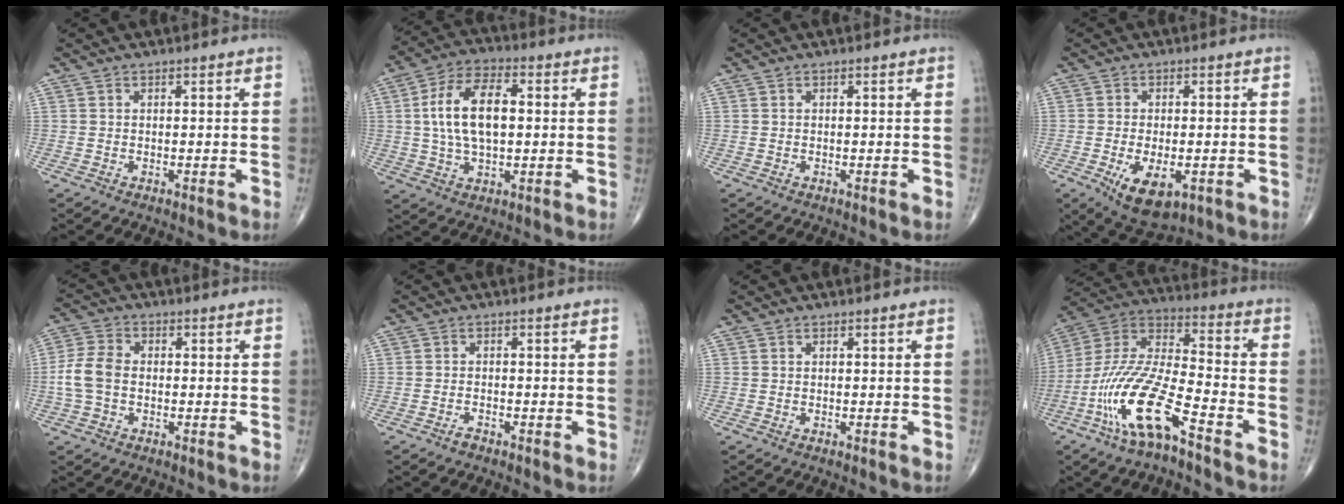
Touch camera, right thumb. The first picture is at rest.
{"total": 13.2, "force": [1.2, 6.8, 11.2], "torque": [-0.210, 0.017, 0.020]}
{"total": 0.0}
{"total": 9.0, "force": [-3.0, 4.4, 7.2], "torque": [-0.116, -0.007, -0.037]}
{"total": 6.8, "force": [-0.8, 4.6, 4.9], "torque": [-0.110, 0.017, -0.022]}
{"total": 1.3, "force": [-1.1, 0.4, 0.6], "torque": [-0.013, 0.003, -0.022]}
{"total": 0.0}
{"total": 17.5, "force": [-9.4, 4.8, 14.0], "torque": [-0.296, 0.056, -0.181]}